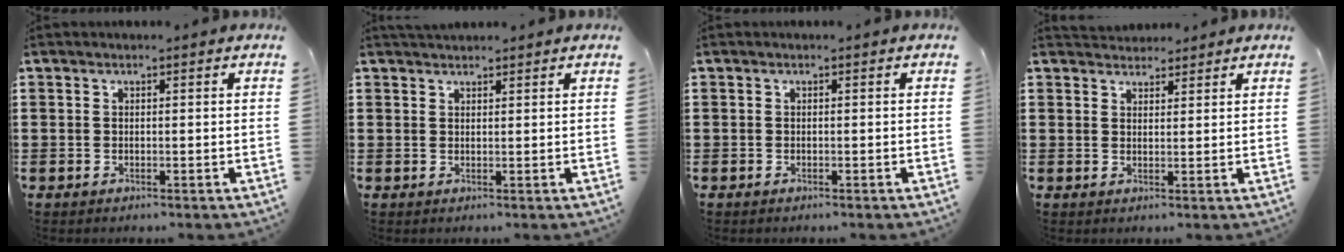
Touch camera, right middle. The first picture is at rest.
{"total": 1.5, "force": [1.4, 0.5, 0.1], "torque": [-0.006, 0.003, 0.028]}
{"total": 0.0}
{"total": 2.6, "force": [2.5, 0.9, -0.1], "torque": [-0.005, 0.001, 0.048]}